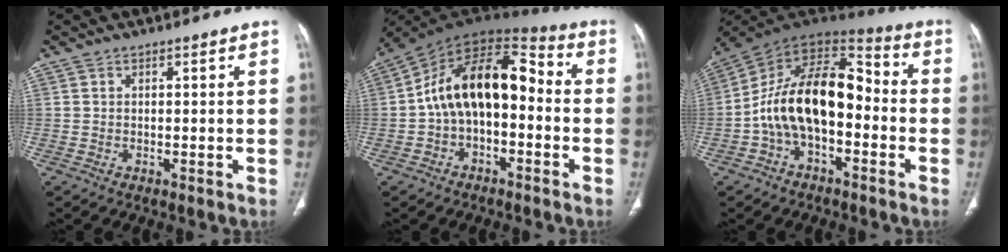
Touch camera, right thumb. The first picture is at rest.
{"total": 16.3, "force": [-1.5, 9.8, 13.0], "torque": [-0.186, 0.064, -0.035]}
{"total": 18.2, "force": [-3.1, 10.5, 14.5], "torque": [-0.228, 0.066, -0.060]}